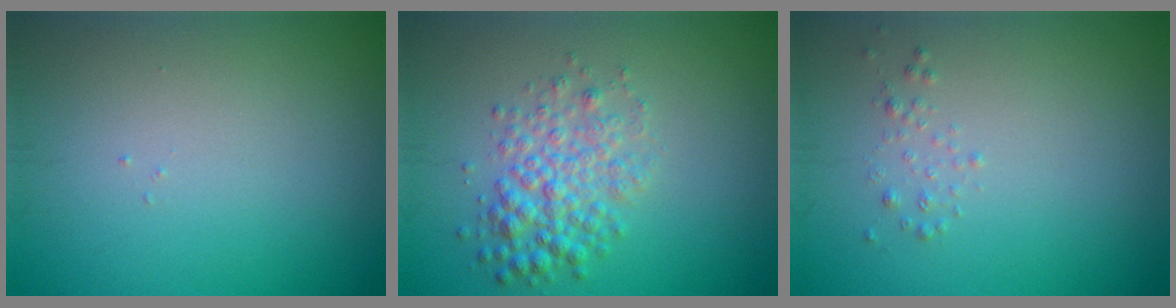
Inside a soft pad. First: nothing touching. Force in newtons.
{"total": 3.6, "press": 3.6, "slide": 0.0}
{"total": 0.7, "press": 0.7, "slide": 0.0}